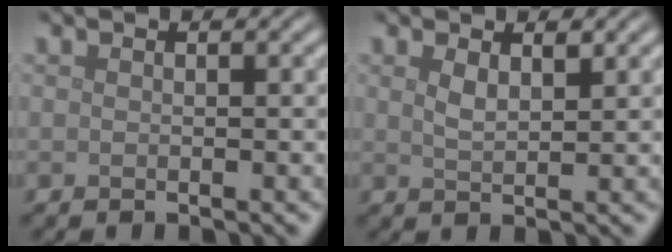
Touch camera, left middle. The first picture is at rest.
{"total": 1.7, "force": [0.9, 0.7, 1.3], "torque": [-0.030, -0.004, 0.019]}